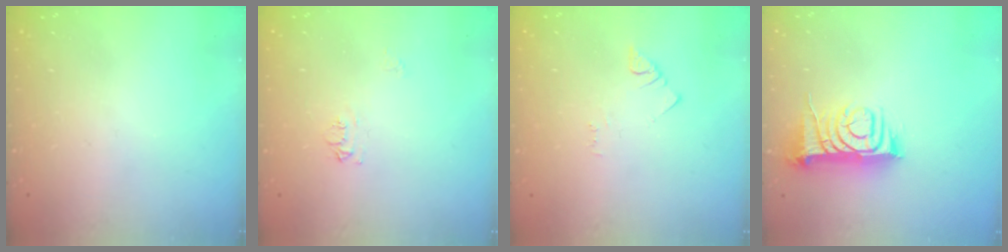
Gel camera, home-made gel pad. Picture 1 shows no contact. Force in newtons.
{"total": 5.5, "press": 5.5, "slide": 0.7}
{"total": 1.5, "press": 1.5, "slide": 0.3}
{"total": 9.7, "press": 9.6, "slide": 1.2}